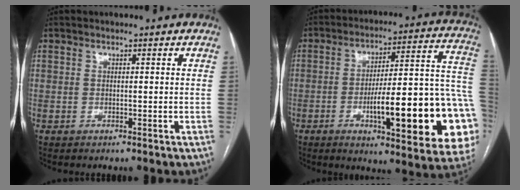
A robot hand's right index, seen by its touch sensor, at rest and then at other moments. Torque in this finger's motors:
{"motor_torque": [2.14, 0.00, 1.05, 0.21]}